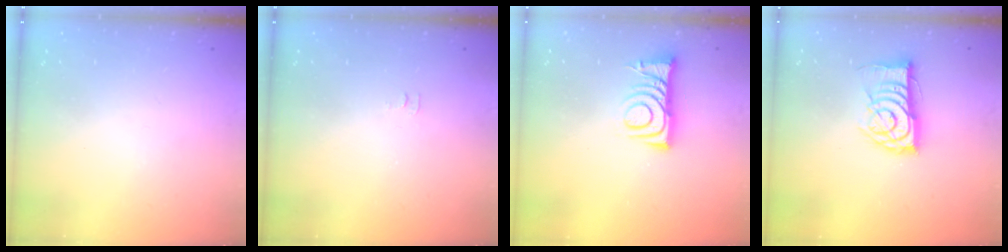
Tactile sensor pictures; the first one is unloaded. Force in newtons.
{"total": 4.6, "press": 4.5, "slide": 0.6}
{"total": 7.6, "press": 7.6, "slide": 0.7}
{"total": 11.9, "press": 11.9, "slide": 0.8}